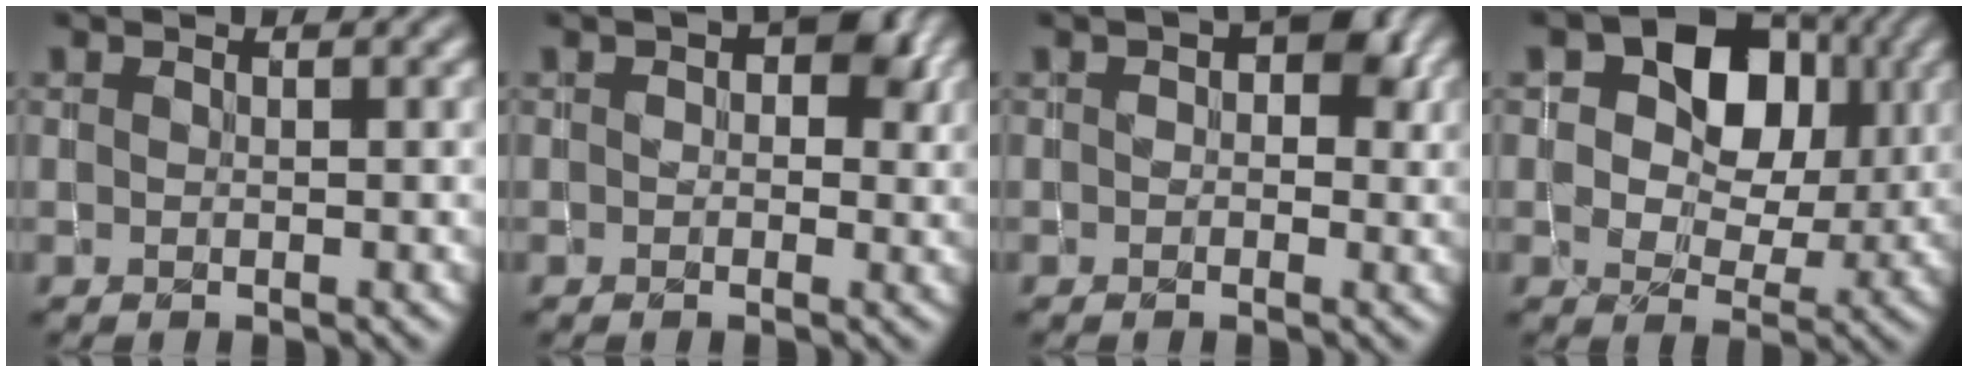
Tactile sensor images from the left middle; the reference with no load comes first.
{"total": 4.2, "force": [0.9, 2.7, 3.0], "torque": [-0.029, 0.006, 0.009]}
{"total": 4.0, "force": [0.8, 2.6, 2.9], "torque": [-0.026, 0.007, 0.008]}
{"total": 9.3, "force": [2.6, 6.5, 6.0], "torque": [-0.087, 0.016, 0.027]}